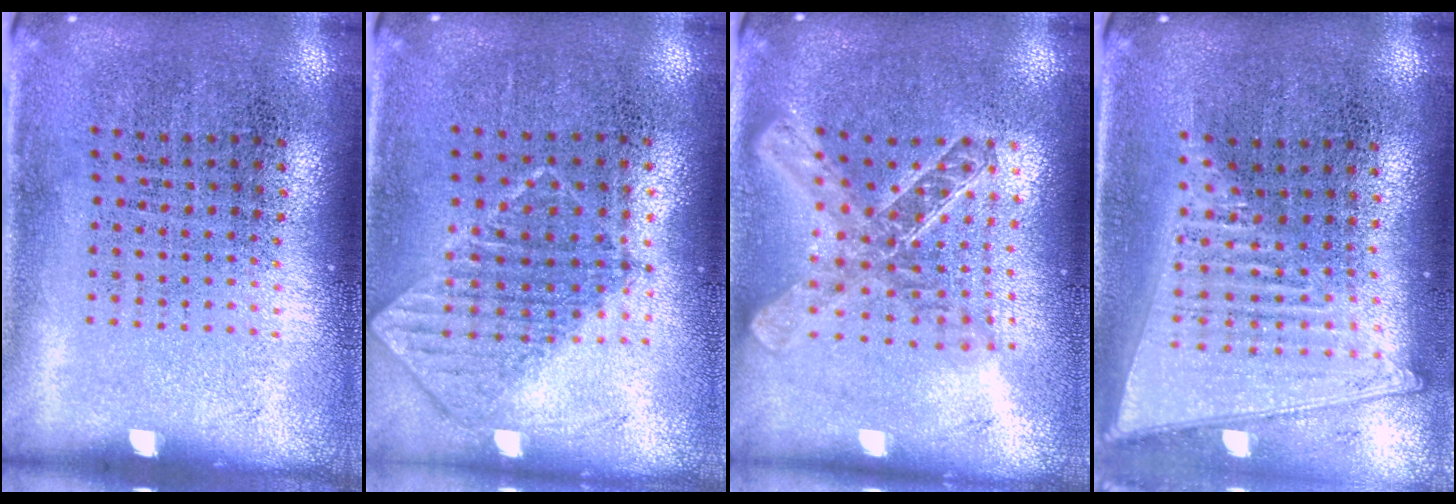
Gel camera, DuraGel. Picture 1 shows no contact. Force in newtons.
{"total": 0.7, "press": 0.7, "slide": 0.1}
{"total": 1.9, "press": 1.6, "slide": 1.0}
{"total": 1.9, "press": 1.7, "slide": 0.9}